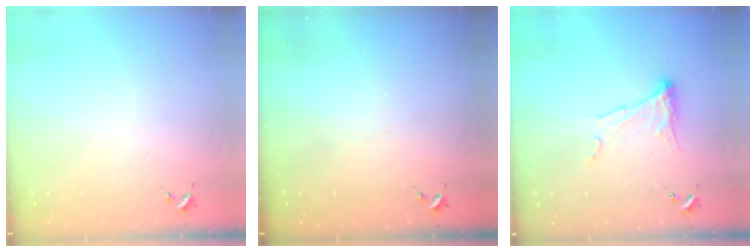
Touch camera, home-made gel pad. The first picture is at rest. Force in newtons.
{"total": 0.0}
{"total": 9.6, "press": 9.6, "slide": 0.5}